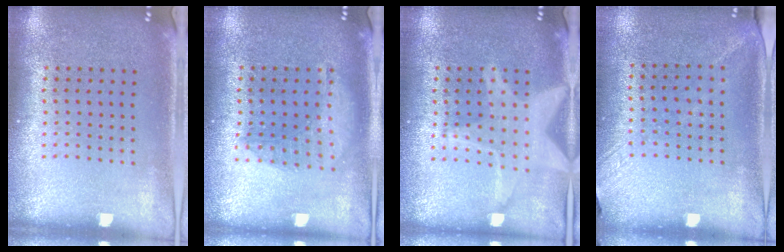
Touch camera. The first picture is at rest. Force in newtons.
{"total": 1.3, "press": 1.3, "slide": 0.4}
{"total": 3.0, "press": 3.0, "slide": 0.3}
{"total": 1.2, "press": 0.9, "slide": 0.9}